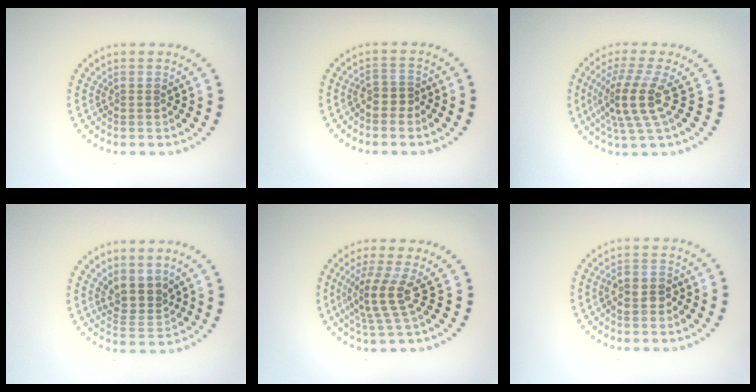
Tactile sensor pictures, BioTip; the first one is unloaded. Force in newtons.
{"total": 1.7, "press": 1.3, "slide": 1.1}
{"total": 4.5, "press": 3.4, "slide": 2.9}
{"total": 2.9, "press": 2.4, "slide": 1.6}
{"total": 3.4, "press": 2.7, "slide": 2.1}
{"total": 2.3, "press": 2.1, "slide": 0.8}